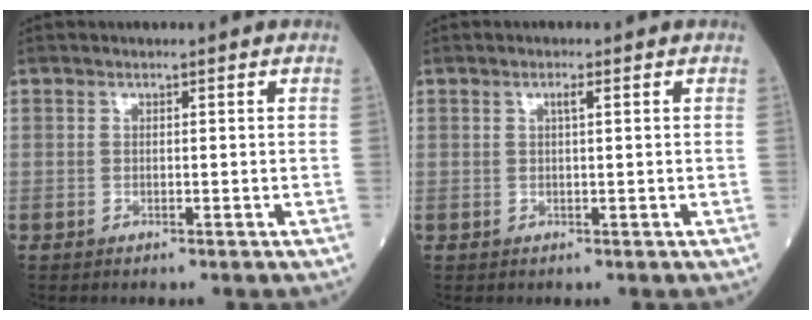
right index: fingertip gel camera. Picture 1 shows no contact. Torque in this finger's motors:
{"motor_torque": [0.14, 0.03, 0.10, 0.03]}